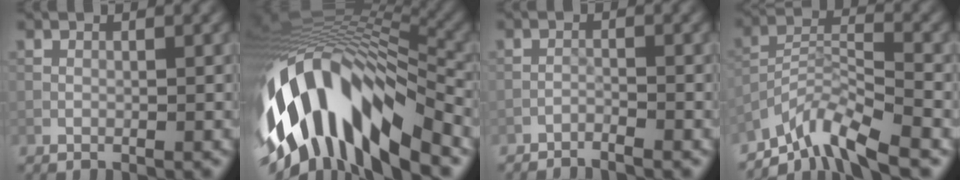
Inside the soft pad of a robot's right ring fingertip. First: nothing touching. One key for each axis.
{"total": 14.9, "fx": -5.2, "fy": 7.1, "fz": 12.1, "tx": -0.234, "ty": 0.000, "tz": -0.083}
{"total": 1.6, "fx": -1.6, "fy": 0.0, "fz": 0.3, "tx": -0.007, "ty": -0.002, "tz": -0.033}
{"total": 6.8, "fx": -5.7, "fy": 1.0, "fz": 3.5, "tx": -0.059, "ty": -0.003, "tz": -0.114}